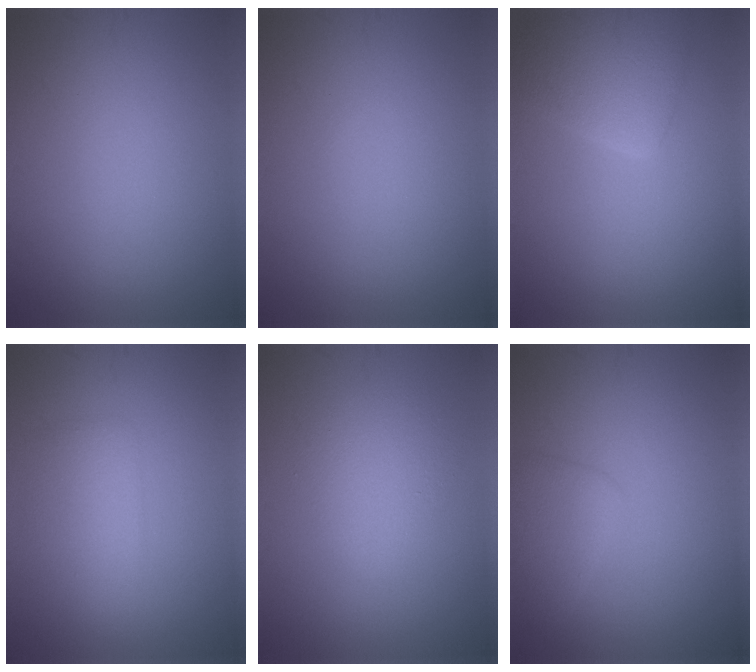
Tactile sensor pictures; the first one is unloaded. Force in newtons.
{"total": 0.0}
{"total": 4.3, "press": 4.3, "slide": 0.2}
{"total": 3.0, "press": 3.0, "slide": 0.1}
{"total": 2.9, "press": 2.9, "slide": 0.2}
{"total": 2.6, "press": 2.6, "slide": 0.1}